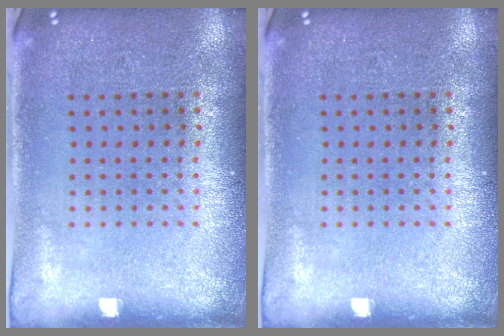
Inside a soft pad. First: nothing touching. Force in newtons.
{"total": 0.0}